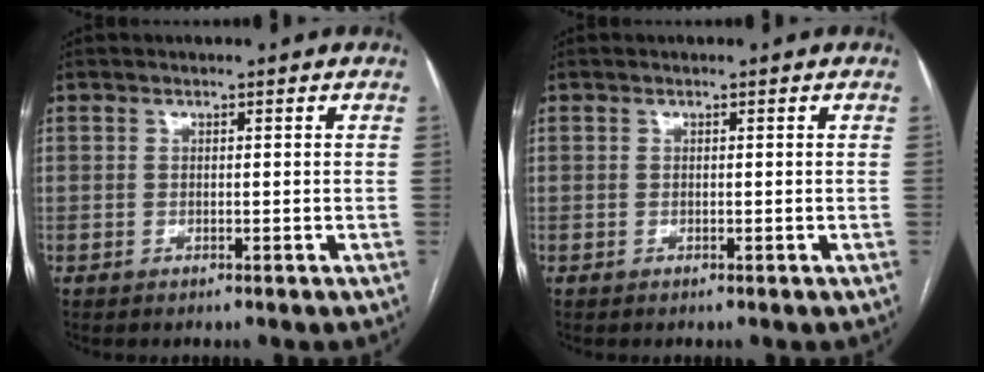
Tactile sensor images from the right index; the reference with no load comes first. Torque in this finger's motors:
{"motor_torque": [0.00, 0.00, 0.00, 0.00]}